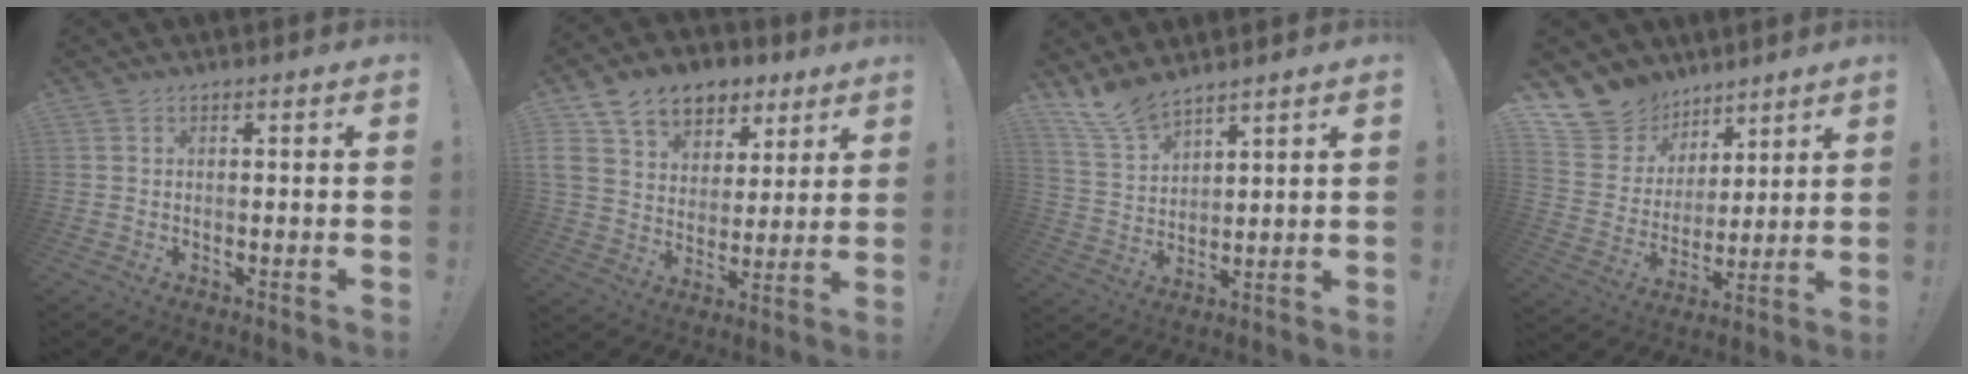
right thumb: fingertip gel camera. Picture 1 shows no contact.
{"total": 14.1, "force": [7.9, 9.9, 6.3], "torque": [-0.097, -0.045, 0.151]}
{"total": 8.9, "force": [8.0, 2.7, 2.8], "torque": [-0.069, -0.052, 0.158]}
{"total": 12.3, "force": [8.6, 8.6, 1.7], "torque": [-0.045, -0.066, 0.178]}